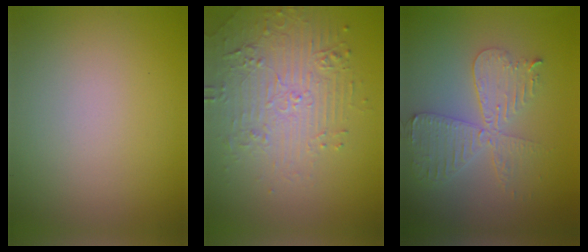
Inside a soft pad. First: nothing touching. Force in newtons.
{"total": 4.7, "press": 3.5, "slide": 3.2}
{"total": 4.6, "press": 4.0, "slide": 2.3}